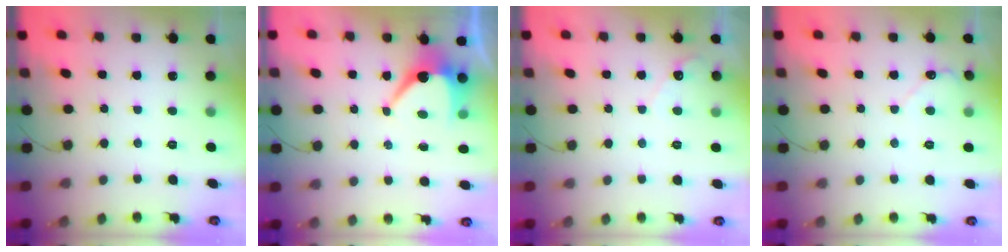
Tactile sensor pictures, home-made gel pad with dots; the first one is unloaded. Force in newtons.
{"total": 6.9, "press": 6.9, "slide": 0.2}
{"total": 3.8, "press": 3.8, "slide": 0.3}
{"total": 2.8, "press": 2.7, "slide": 0.3}